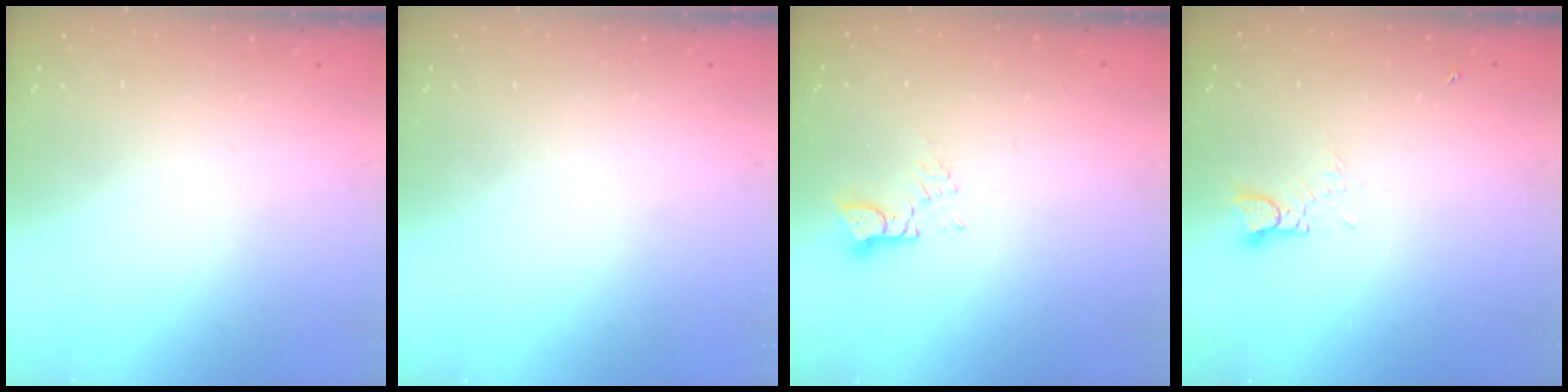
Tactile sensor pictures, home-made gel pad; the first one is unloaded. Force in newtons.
{"total": 0.0}
{"total": 3.2, "press": 3.2, "slide": 0.4}
{"total": 2.7, "press": 2.7, "slide": 0.2}